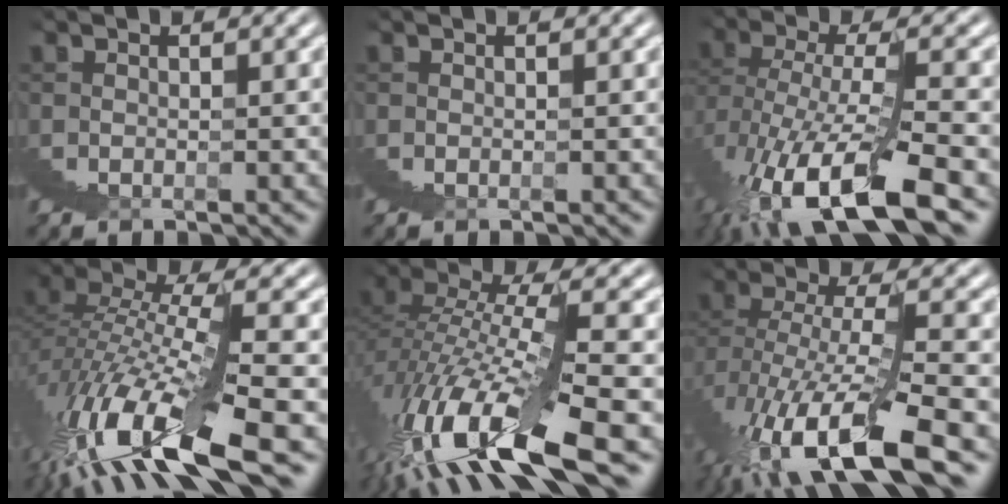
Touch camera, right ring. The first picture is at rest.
{"total": 0.0}
{"total": 5.4, "force": [-1.9, 0.5, 5.0], "torque": [-0.086, -0.006, -0.022]}
{"total": 6.8, "force": [2.0, 1.1, 6.4], "torque": [-0.097, 0.020, 0.028]}
{"total": 6.6, "force": [0.7, 1.3, 6.4], "torque": [-0.105, 0.006, 0.013]}
{"total": 5.9, "force": [-2.6, 0.4, 5.3], "torque": [-0.097, -0.007, -0.032]}